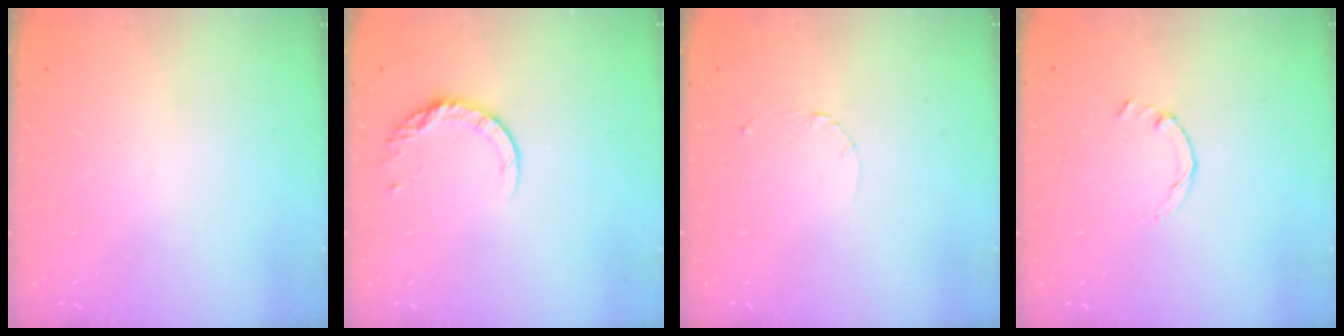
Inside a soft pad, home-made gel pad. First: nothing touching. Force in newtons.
{"total": 7.9, "press": 7.8, "slide": 0.9}
{"total": 1.6, "press": 1.6, "slide": 0.2}
{"total": 0.9, "press": 0.9, "slide": 0.3}